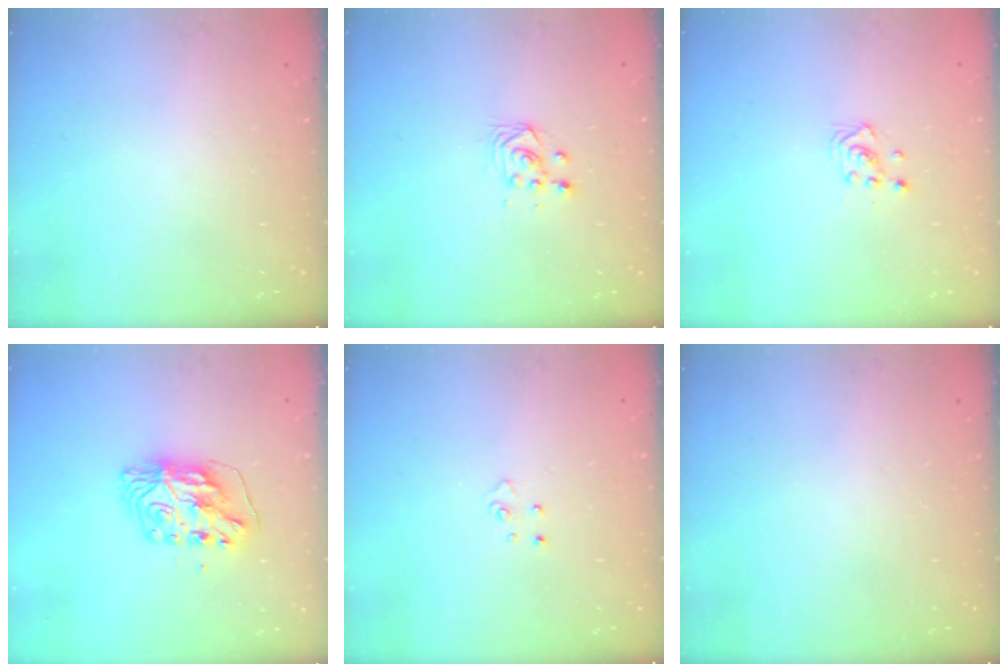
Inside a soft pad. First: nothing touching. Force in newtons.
{"total": 3.2, "press": 2.9, "slide": 1.4}
{"total": 3.0, "press": 3.0, "slide": 0.3}
{"total": 8.8, "press": 8.8, "slide": 0.8}
{"total": 3.7, "press": 3.7, "slide": 0.3}
{"total": 0.0}